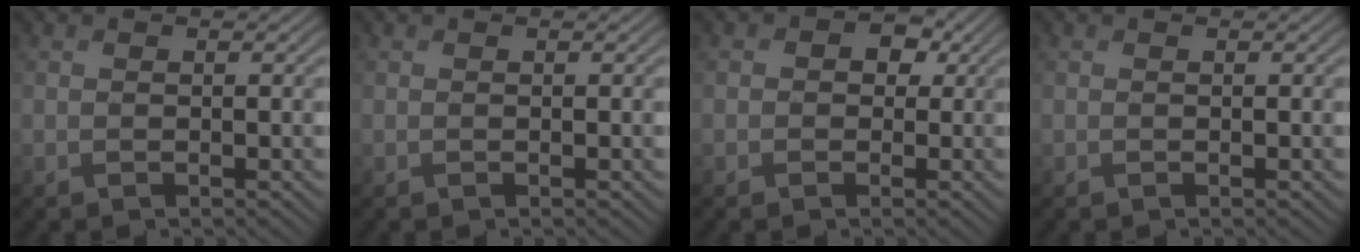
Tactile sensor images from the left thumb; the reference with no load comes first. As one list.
[{"total": 0.0}, {"total": 3.7, "force": [0.8, 3.2, 1.7], "torque": [-0.025, 0.010, -0.004]}, {"total": 0.0}]